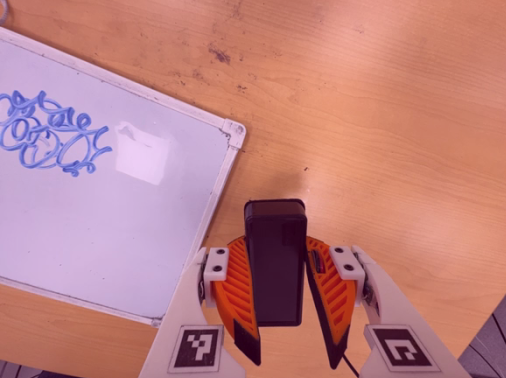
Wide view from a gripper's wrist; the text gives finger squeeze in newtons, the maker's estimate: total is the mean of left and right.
{"total": 9.6, "left": 8.5, "right": 10.7}